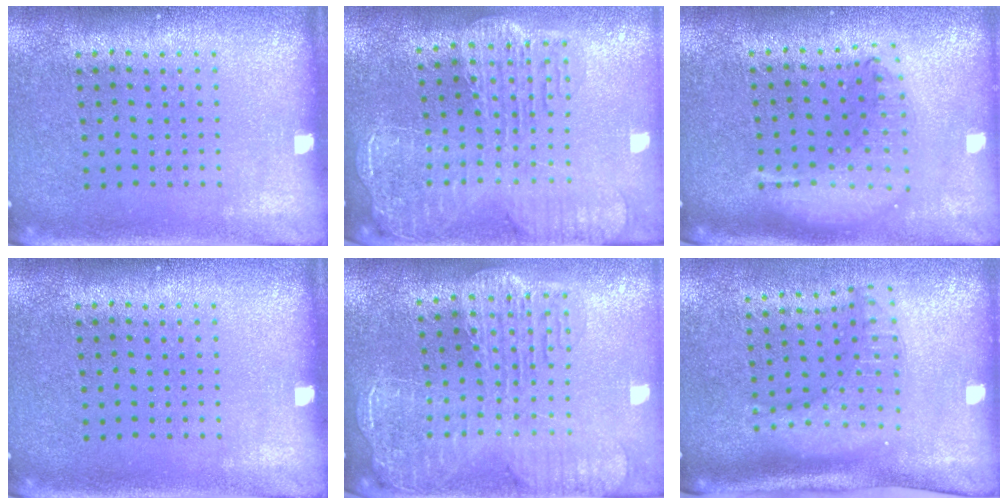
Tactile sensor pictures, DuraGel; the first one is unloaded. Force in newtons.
{"total": 2.8, "press": 2.4, "slide": 1.6}
{"total": 1.9, "press": 1.5, "slide": 1.1}
{"total": 0.0}
{"total": 2.8, "press": 2.3, "slide": 1.5}
{"total": 2.1, "press": 1.6, "slide": 1.5}